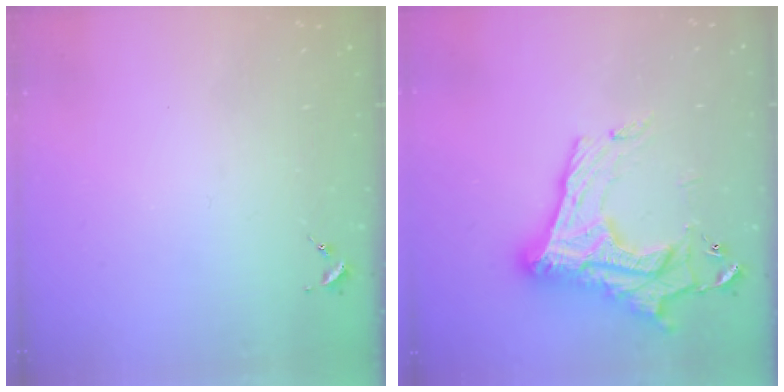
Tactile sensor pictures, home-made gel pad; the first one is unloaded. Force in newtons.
{"total": 23.0, "press": 22.9, "slide": 1.4}